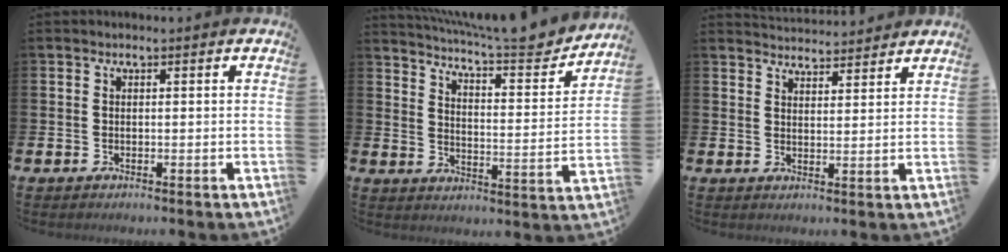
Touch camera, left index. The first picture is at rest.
{"total": 7.8, "force": [7.3, 0.6, 2.6], "torque": [-0.068, -0.056, 0.122]}
{"total": 4.0, "force": [3.9, 0.5, -0.3], "torque": [-0.004, -0.022, 0.073]}